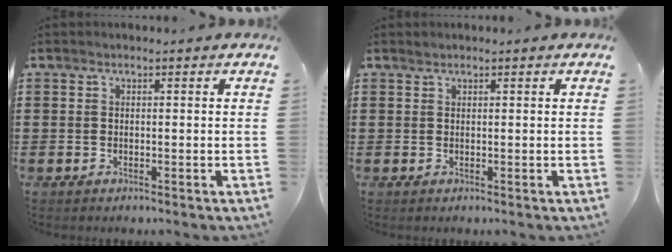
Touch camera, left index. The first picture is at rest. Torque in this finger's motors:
{"motor_torque": [0.33, -0.01, 0.02, 0.01]}